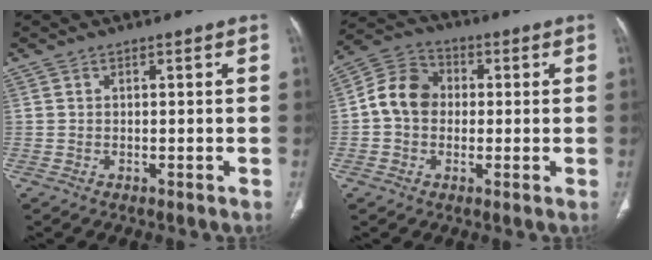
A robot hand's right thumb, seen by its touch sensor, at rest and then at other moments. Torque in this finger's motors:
{"motor_torque": [-0.01, 0.06, 0.22, 0.04, 0.07]}